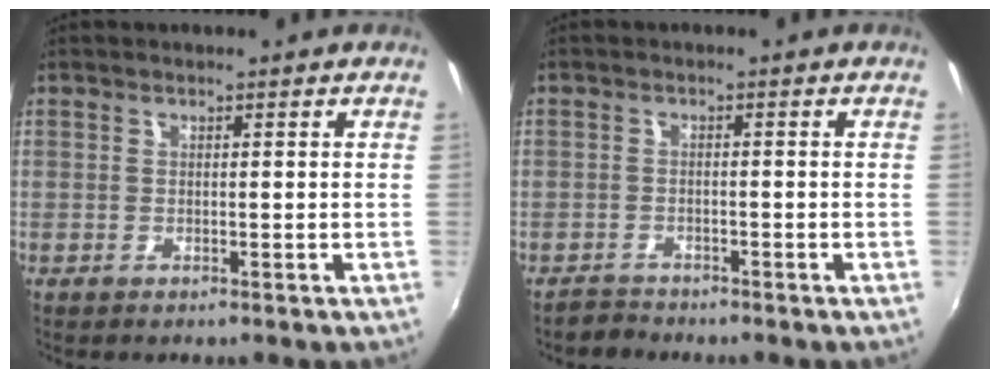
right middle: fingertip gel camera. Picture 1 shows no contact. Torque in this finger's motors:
{"motor_torque": [-0.29, -0.52, -0.62, -0.17]}